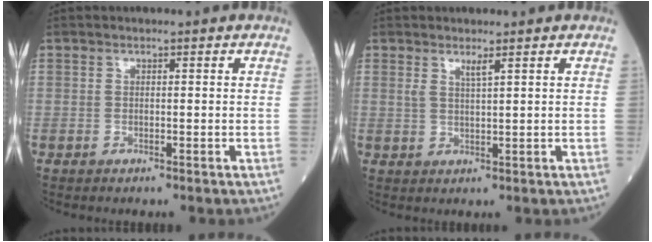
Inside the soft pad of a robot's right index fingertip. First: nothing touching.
{"total": 1.8, "force": [1.2, -0.1, 1.3], "torque": [-0.027, -0.005, 0.024]}